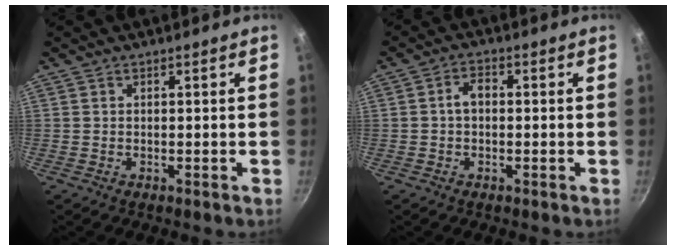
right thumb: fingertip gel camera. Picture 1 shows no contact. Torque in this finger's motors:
{"motor_torque": [0.17, 1.16, 0.87, 0.22, 0.06]}